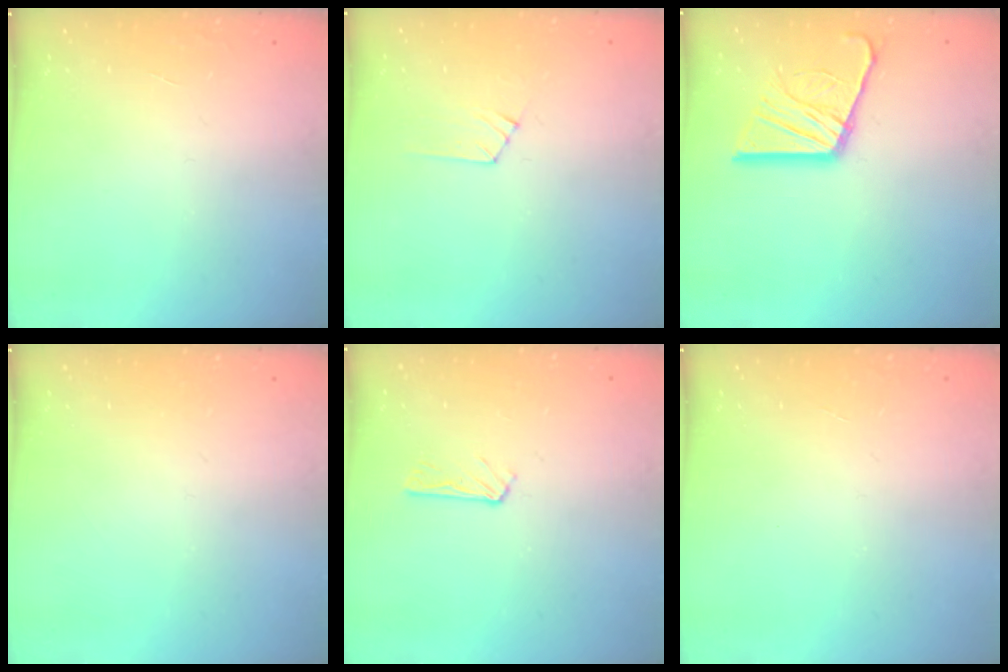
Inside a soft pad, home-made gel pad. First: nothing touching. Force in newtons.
{"total": 7.1, "press": 7.0, "slide": 0.7}
{"total": 15.5, "press": 15.4, "slide": 1.5}
{"total": 0.0}
{"total": 2.9, "press": 2.9, "slide": 0.3}
{"total": 0.0}